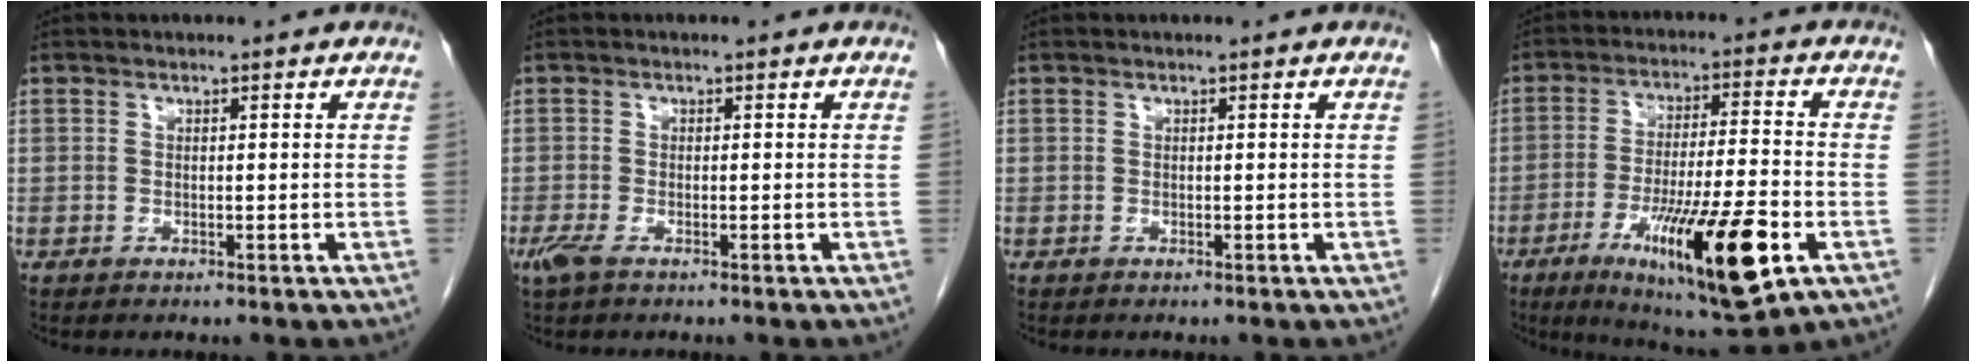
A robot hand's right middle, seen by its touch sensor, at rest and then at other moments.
{"total": 2.2, "force": [-1.3, 0.6, 1.6], "torque": [-0.042, -0.006, -0.026]}
{"total": 0.0}
{"total": 17.4, "force": [-7.2, 2.0, 15.8], "torque": [-0.258, -0.028, -0.108]}